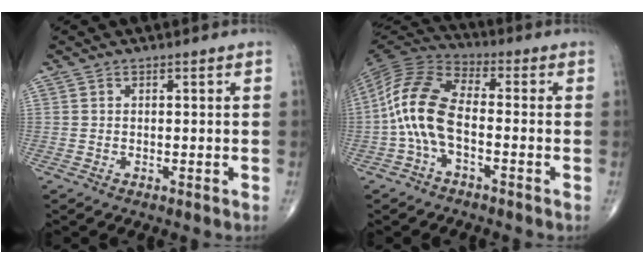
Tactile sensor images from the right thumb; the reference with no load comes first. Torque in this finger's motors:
{"motor_torque": [0.09, 1.07, 1.03, 0.42, 0.20]}